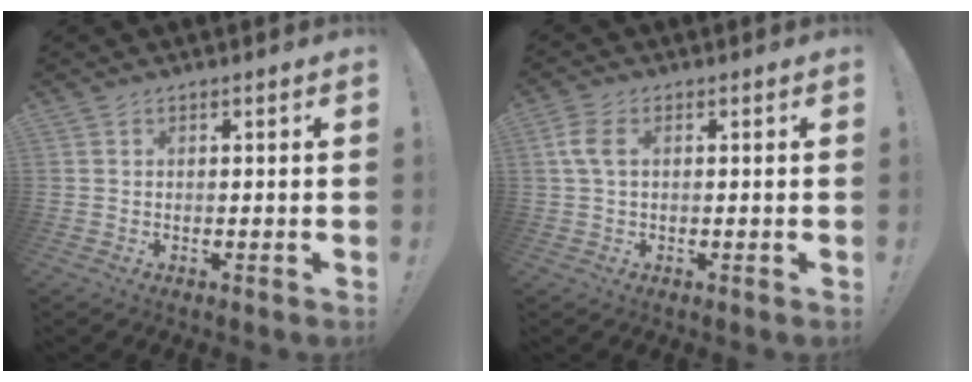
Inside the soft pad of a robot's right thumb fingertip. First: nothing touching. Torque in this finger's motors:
{"motor_torque": [0.03, 0.20, 0.27, -0.04, 0.09]}